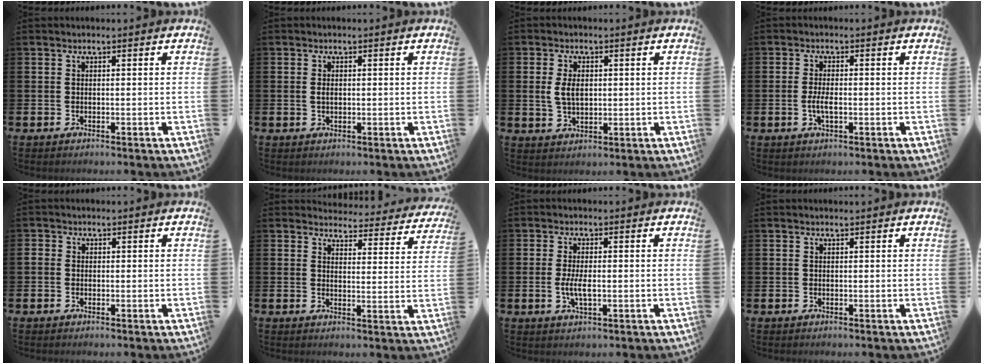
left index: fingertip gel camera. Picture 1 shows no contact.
{"total": 1.0, "force": [0.2, 0.7, 0.7], "torque": [0.001, -0.001, -0.001]}
{"total": 3.8, "force": [0.9, 2.3, 2.9], "torque": [-0.045, 0.002, 0.012]}
{"total": 2.6, "force": [-0.5, 1.0, 2.4], "torque": [-0.034, -0.002, -0.010]}
{"total": 0.9, "force": [0.0, 0.8, 0.4], "torque": [-0.008, 0.006, -0.002]}
{"total": 3.7, "force": [3.6, 0.9, 0.1], "torque": [-0.003, -0.037, 0.056]}
{"total": 3.2, "force": [-0.2, 1.2, 3.0], "torque": [-0.048, -0.002, -0.006]}
{"total": 0.0}